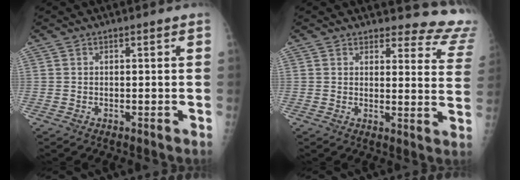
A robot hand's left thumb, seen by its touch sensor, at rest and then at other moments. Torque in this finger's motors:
{"motor_torque": [0.12, -0.09, -0.26, -0.34, -0.01]}